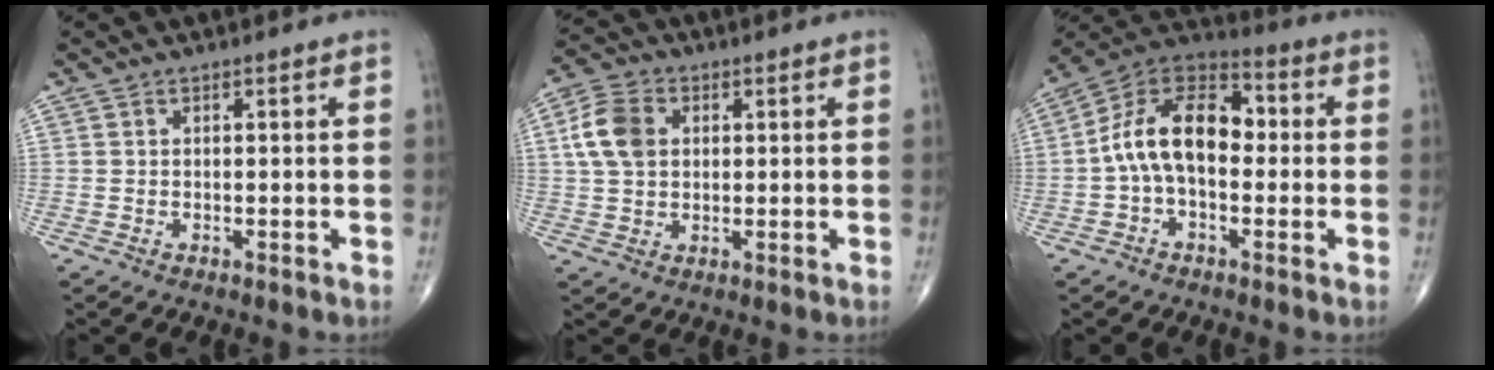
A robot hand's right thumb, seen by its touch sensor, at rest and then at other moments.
{"total": 8.4, "force": [1.8, 6.1, 5.5], "torque": [-0.103, 0.010, 0.031]}
{"total": 14.5, "force": [-0.4, 8.8, 11.6], "torque": [-0.184, 0.045, -0.022]}